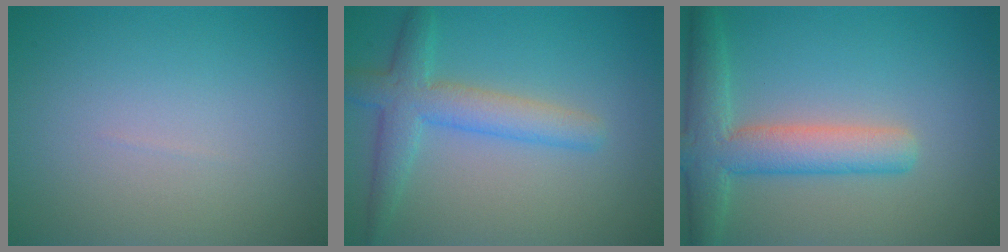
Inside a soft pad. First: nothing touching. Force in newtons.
{"total": 4.3, "press": 4.3, "slide": 0.2}
{"total": 5.5, "press": 5.5, "slide": 0.3}